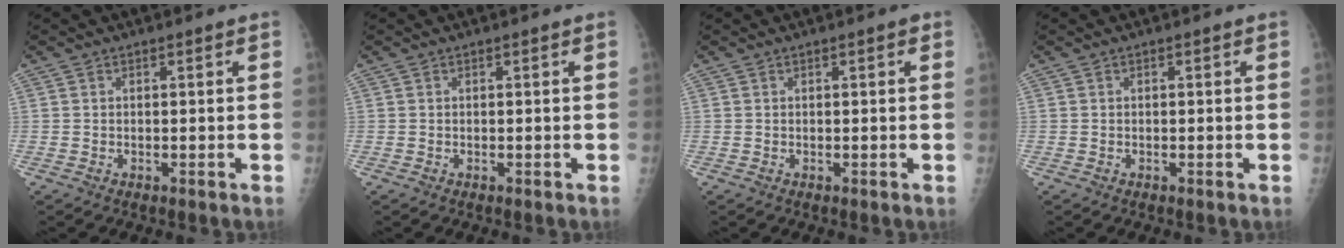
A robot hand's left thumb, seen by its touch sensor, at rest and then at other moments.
{"total": 0.0}
{"total": 0.7, "force": [0.2, 0.2, 0.6], "torque": [-0.011, 0.002, 0.002]}
{"total": 0.0}